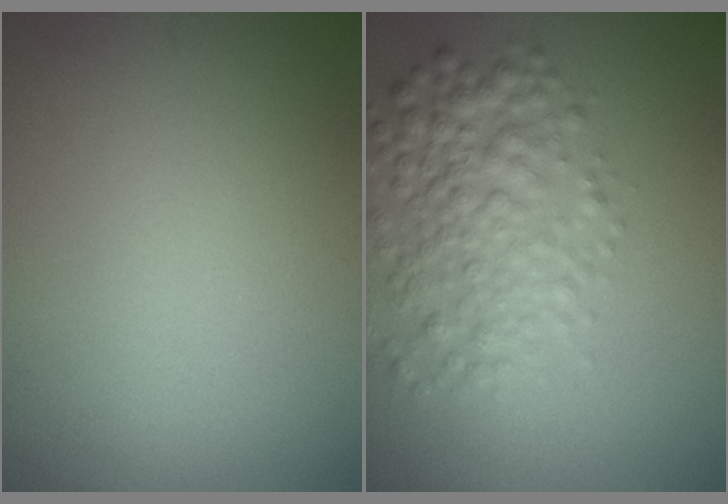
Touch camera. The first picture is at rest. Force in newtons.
{"total": 5.3, "press": 5.3, "slide": 0.1}